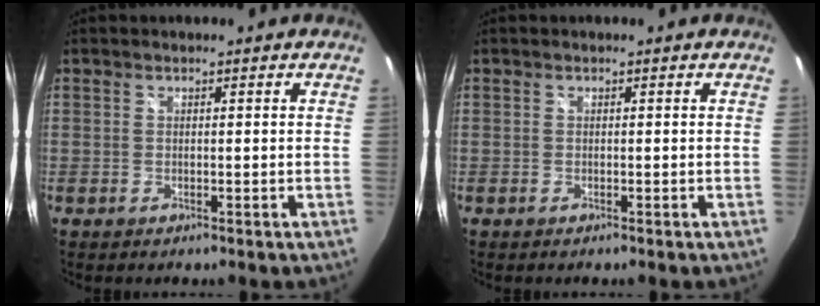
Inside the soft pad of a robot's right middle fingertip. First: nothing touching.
{"total": 0.0}